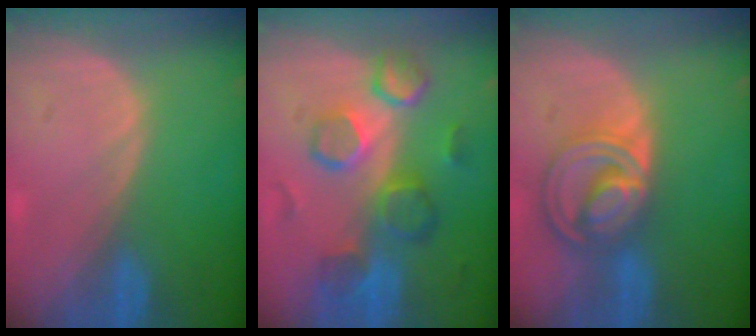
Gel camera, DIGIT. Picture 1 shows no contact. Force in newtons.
{"total": 10.2, "press": 9.1, "slide": 4.6}
{"total": 8.7, "press": 7.3, "slide": 4.7}